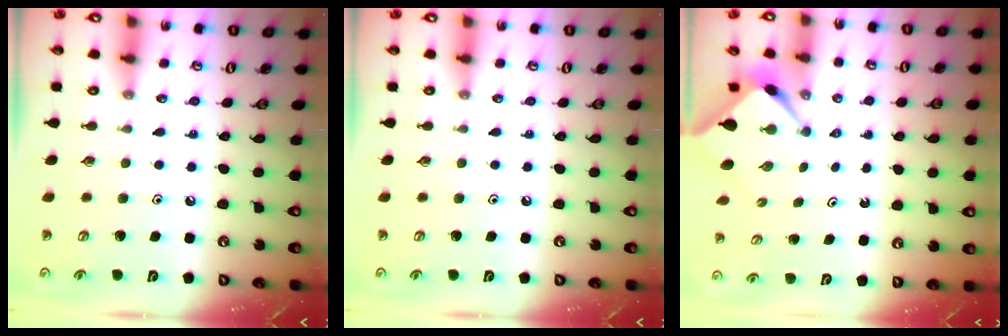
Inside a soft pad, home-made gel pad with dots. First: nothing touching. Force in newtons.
{"total": 0.0}
{"total": 2.5, "press": 2.4, "slide": 0.4}